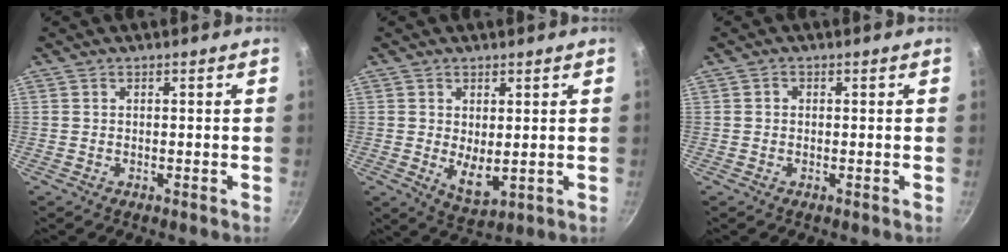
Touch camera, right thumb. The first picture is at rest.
{"total": 5.3, "force": [0.5, 2.9, 4.4], "torque": [-0.066, -0.020, 0.020]}
{"total": 0.7, "force": [-0.1, 0.6, 0.3], "torque": [-0.005, 0.003, -0.001]}